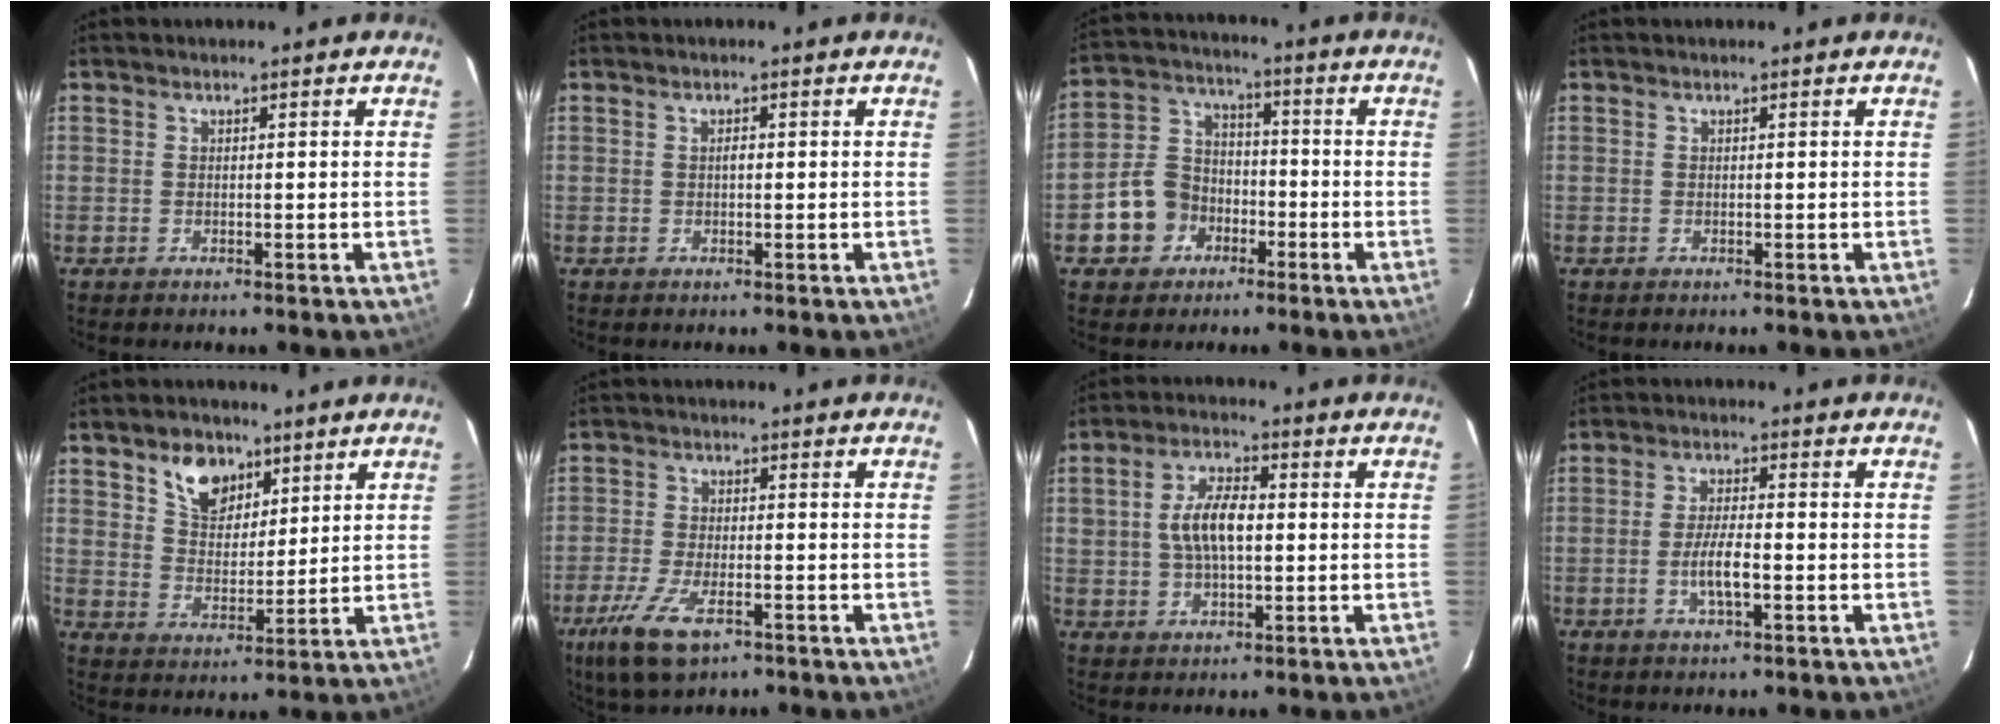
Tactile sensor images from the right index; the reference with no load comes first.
{"total": 0.8, "force": [0.0, 0.4, 0.6], "torque": [-0.010, 0.004, 0.000]}
{"total": 9.6, "force": [-4.2, 8.1, 3.0], "torque": [-0.082, 0.037, -0.065]}
{"total": 0.0}
{"total": 8.5, "force": [5.1, 5.5, 4.0], "torque": [-0.064, 0.011, 0.095]}
{"total": 10.1, "force": [-5.8, 3.9, 7.4], "torque": [-0.175, -0.029, -0.107]}
{"total": 7.9, "force": [0.4, 3.8, 6.8], "torque": [-0.133, 0.013, 0.011]}
{"total": 5.1, "force": [-1.7, 1.2, 4.7], "torque": [-0.093, -0.003, -0.031]}